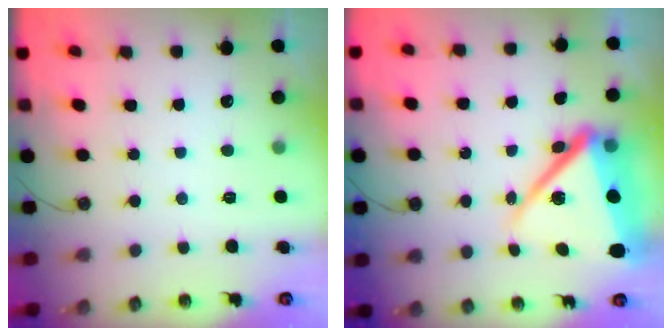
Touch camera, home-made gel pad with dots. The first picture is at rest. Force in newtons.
{"total": 17.5, "press": 17.4, "slide": 2.2}